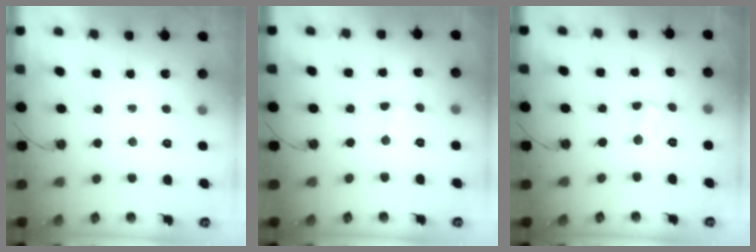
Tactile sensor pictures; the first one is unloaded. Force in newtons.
{"total": 2.6, "press": 2.5, "slide": 0.5}
{"total": 2.9, "press": 2.9, "slide": 0.4}